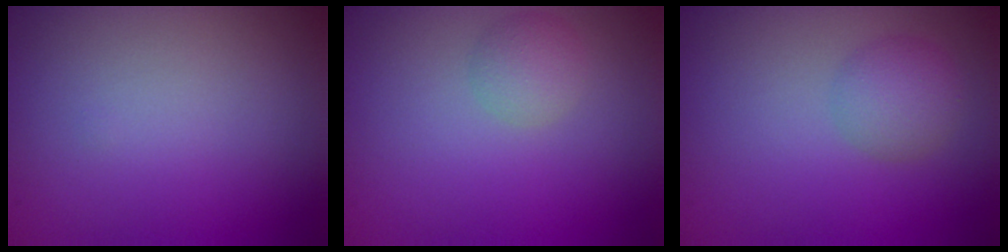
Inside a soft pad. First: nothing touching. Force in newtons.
{"total": 1.8, "press": 1.8, "slide": 0.1}
{"total": 2.5, "press": 2.5, "slide": 0.1}